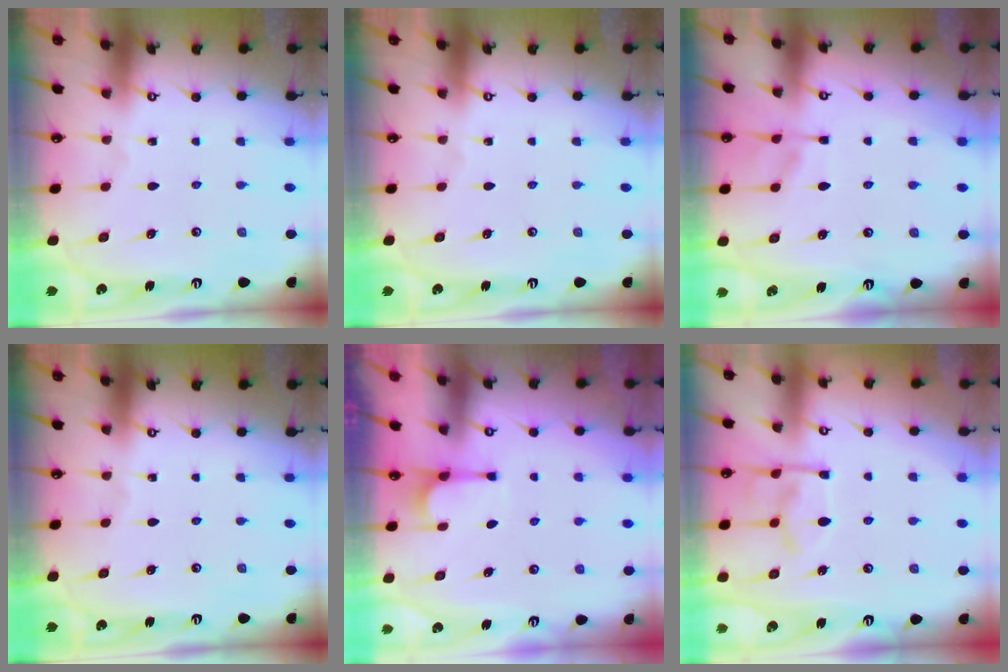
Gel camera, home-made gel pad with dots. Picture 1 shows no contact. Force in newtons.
{"total": 0.0}
{"total": 6.5, "press": 6.4, "slide": 0.8}
{"total": 0.0}
{"total": 2.0, "press": 1.7, "slide": 1.1}
{"total": 8.8, "press": 8.7, "slide": 1.3}